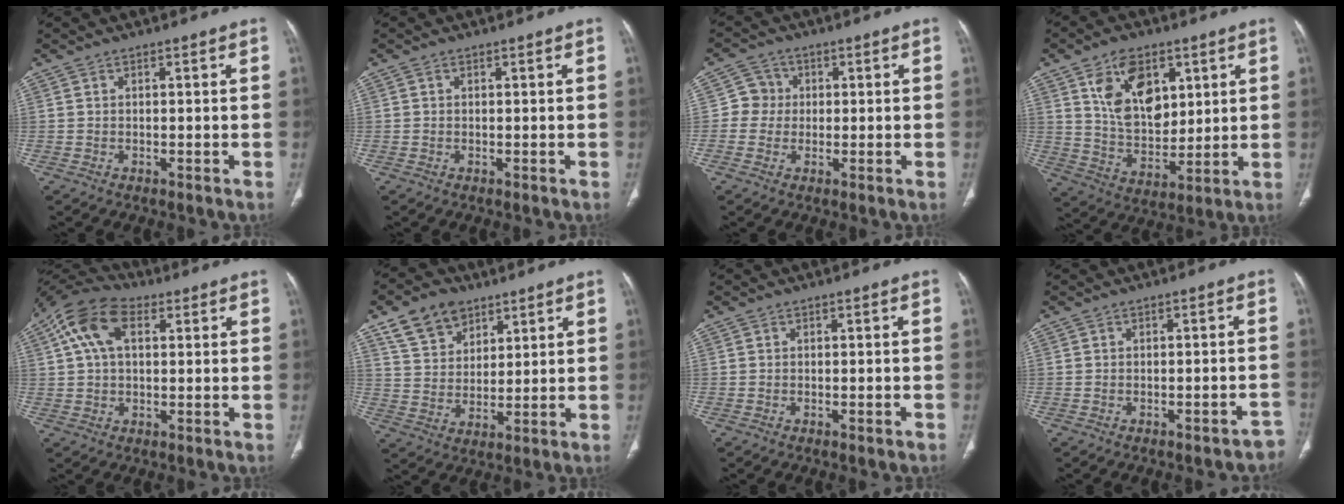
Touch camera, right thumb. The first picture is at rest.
{"total": 0.0}
{"total": 4.4, "force": [0.1, 4.3, 0.7], "torque": [0.018, 0.010, -0.005]}
{"total": 14.5, "force": [6.1, 9.1, 9.6], "torque": [-0.124, -0.034, 0.121]}
{"total": 11.5, "force": [3.9, 6.6, 8.5], "torque": [-0.168, 0.032, 0.064]}
{"total": 10.3, "force": [6.4, 6.8, 4.4], "torque": [-0.057, -0.022, 0.121]}
{"total": 0.9, "force": [-0.6, 0.2, 0.6], "torque": [-0.012, 0.001, -0.008]}
{"total": 4.7, "force": [-4.0, 1.5, 2.1], "torque": [-0.011, 0.029, -0.043]}